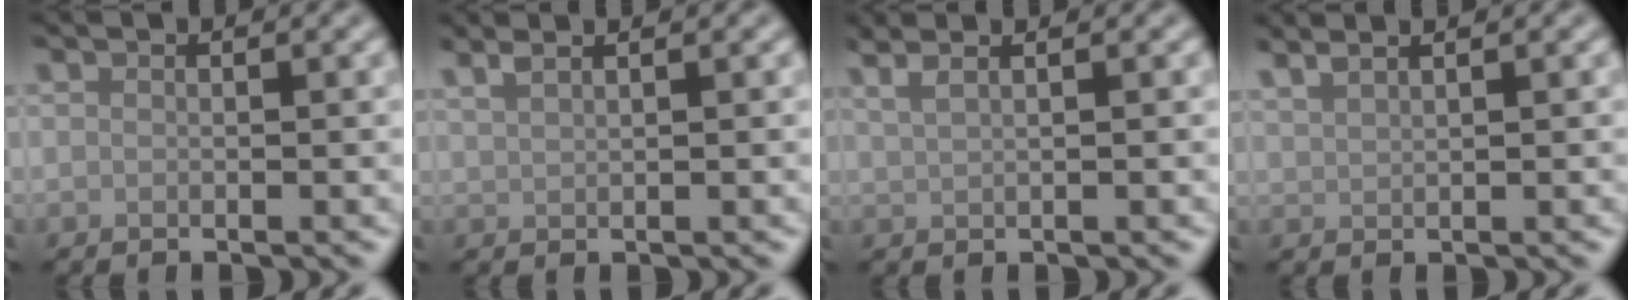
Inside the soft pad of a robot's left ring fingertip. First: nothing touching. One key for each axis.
{"total": 2.3, "fx": 1.7, "fy": 0.7, "fz": 1.2, "tx": -0.012, "ty": 0.008, "tz": 0.018}
{"total": 3.8, "fx": 2.5, "fy": 1.7, "fz": 2.4, "tx": -0.023, "ty": 0.022, "tz": 0.013}
{"total": 2.7, "fx": 2.2, "fy": 0.8, "fz": 1.4, "tx": -0.012, "ty": 0.013, "tz": 0.020}